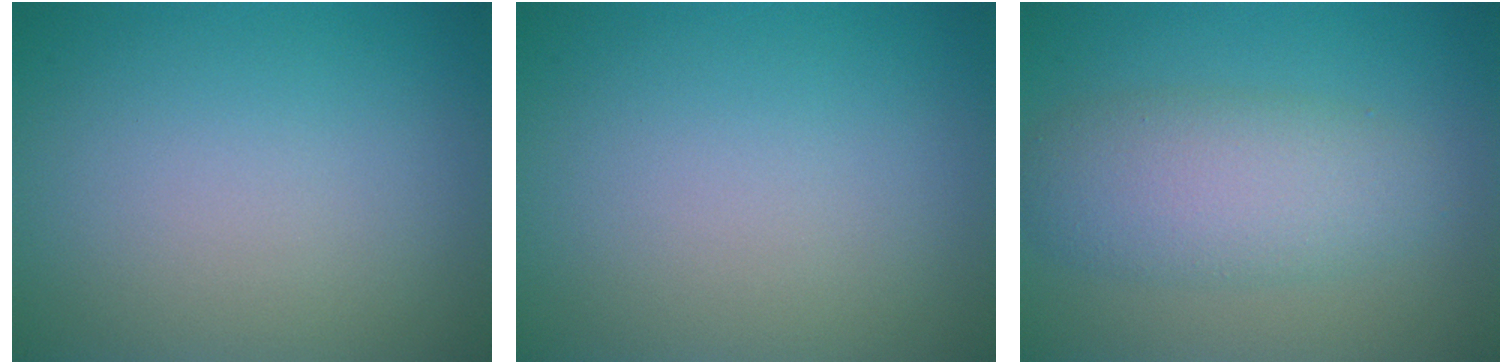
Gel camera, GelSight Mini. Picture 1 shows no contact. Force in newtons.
{"total": 0.0}
{"total": 5.1, "press": 5.1, "slide": 0.1}